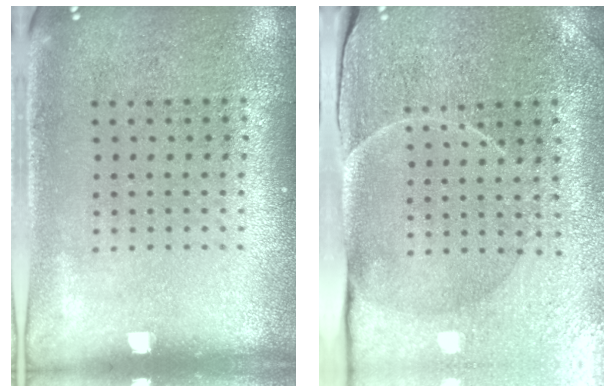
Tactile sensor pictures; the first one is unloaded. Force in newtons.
{"total": 3.6, "press": 3.6, "slide": 0.5}